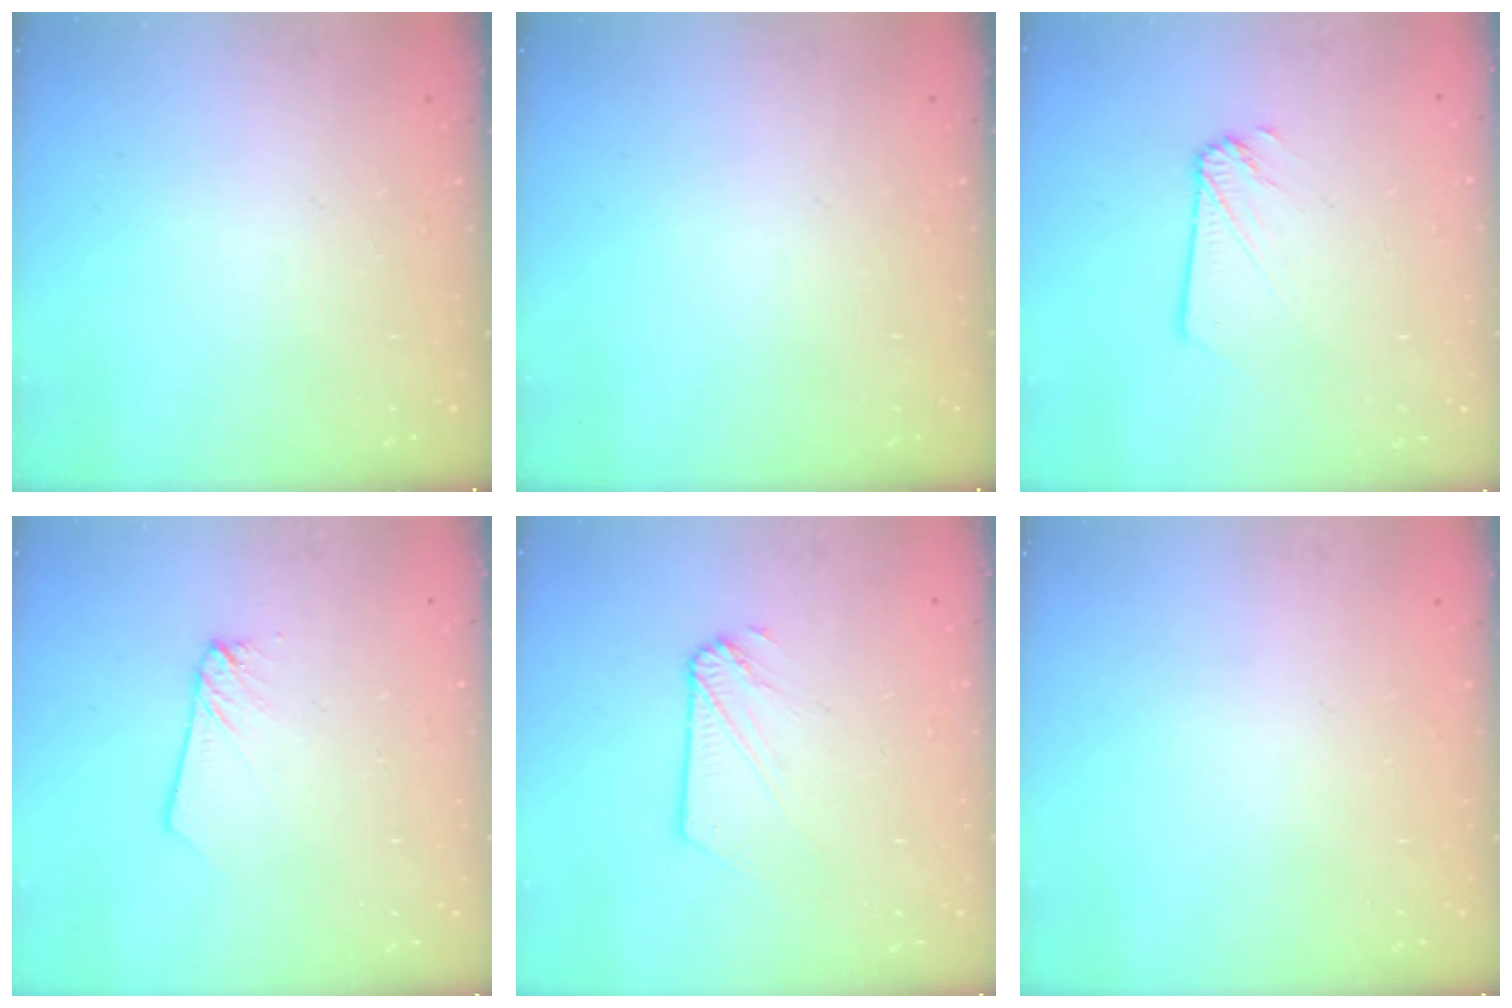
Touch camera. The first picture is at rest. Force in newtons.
{"total": 0.0}
{"total": 2.2, "press": 2.2, "slide": 0.1}
{"total": 1.5, "press": 1.4, "slide": 0.1}
{"total": 4.0, "press": 4.0, "slide": 0.2}
{"total": 0.0}